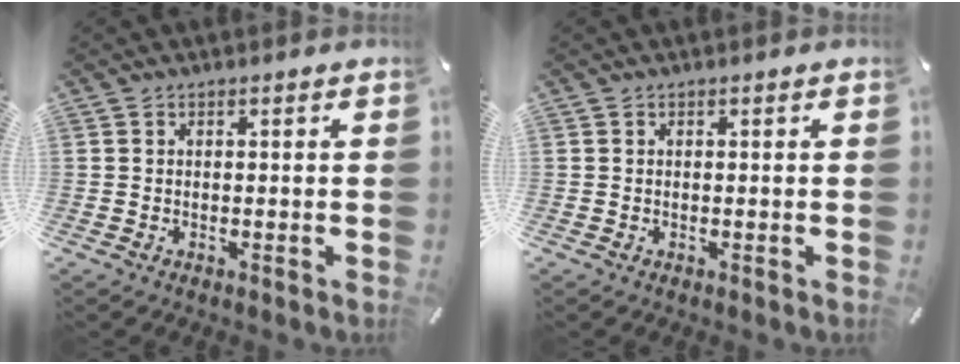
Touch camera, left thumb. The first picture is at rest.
{"total": 0.0}